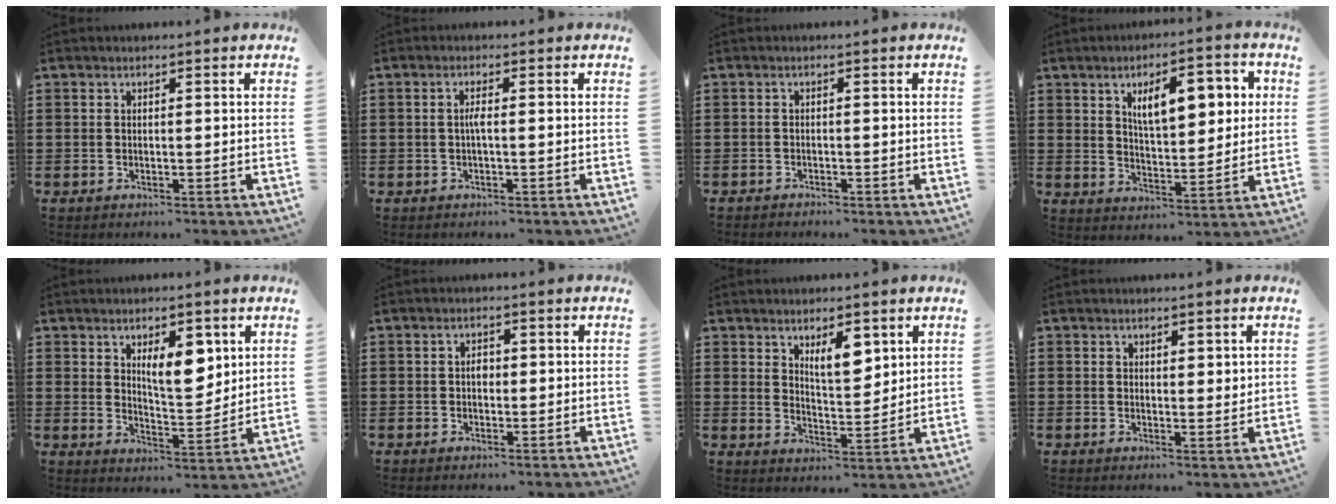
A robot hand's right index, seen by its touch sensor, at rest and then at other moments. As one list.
[{"total": 1.8, "force": [-0.2, 0.2, 1.8], "torque": [-0.038, 0.001, -0.005]}, {"total": 0.9, "force": [-0.9, 0.2, 0.0], "torque": [-0.002, 0.002, -0.019]}, {"total": 9.0, "force": [3.3, 3.7, 7.5], "torque": [-0.121, 0.000, 0.049]}, {"total": 7.3, "force": [3.2, 3.2, 5.7], "torque": [-0.090, -0.005, 0.048]}, {"total": 1.7, "force": [0.0, 1.1, 1.3], "torque": [-0.027, 0.005, -0.002]}, {"total": 5.9, "force": [3.3, 2.4, 4.2], "torque": [-0.067, -0.004, 0.052]}, {"total": 1.7, "force": [1.3, 0.8, 0.8], "torque": [-0.007, 0.003, 0.023]}]